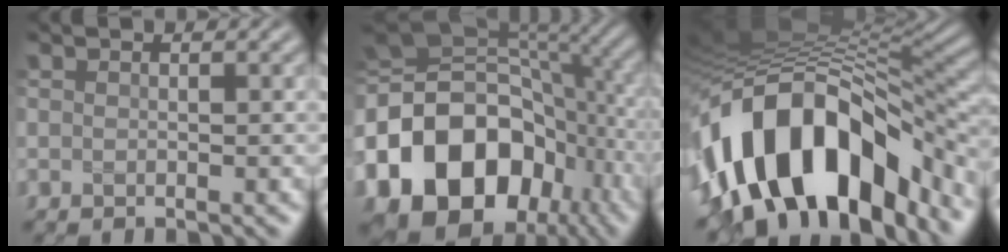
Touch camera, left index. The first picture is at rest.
{"total": 19.4, "force": [-6.3, 14.3, 11.5], "torque": [-0.240, -0.013, -0.104]}
{"total": 15.3, "force": [-7.6, 8.3, 10.4], "torque": [-0.175, 0.018, -0.134]}